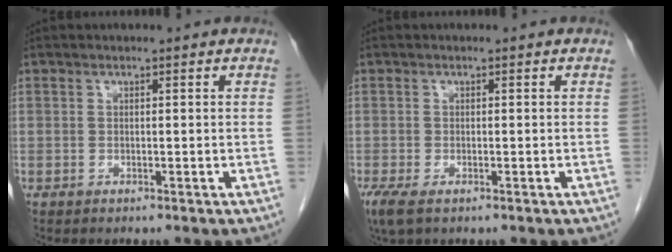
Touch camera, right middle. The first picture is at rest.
{"total": 3.6, "force": [-2.2, 1.4, 2.6], "torque": [-0.058, -0.013, -0.037]}